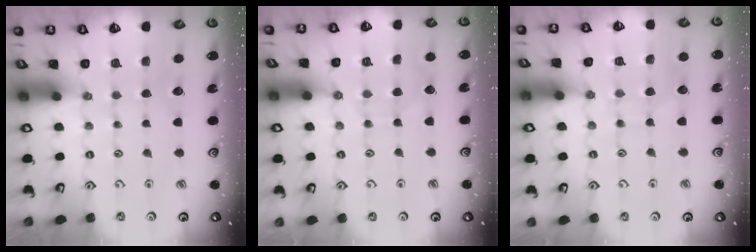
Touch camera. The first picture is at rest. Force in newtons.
{"total": 2.6, "press": 2.6, "slide": 0.3}
{"total": 7.1, "press": 7.0, "slide": 0.6}